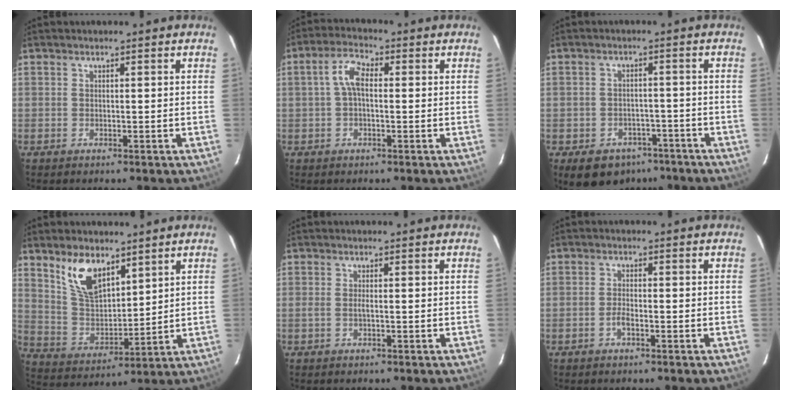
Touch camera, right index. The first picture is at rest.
{"total": 4.7, "force": [0.2, 2.3, 4.0], "torque": [-0.084, 0.016, 0.004]}
{"total": 9.8, "force": [-6.3, 6.7, 3.2], "torque": [-0.073, 0.020, -0.069]}
{"total": 10.7, "force": [7.0, 5.1, 6.4], "torque": [-0.120, 0.005, 0.146]}
{"total": 0.9, "force": [-0.2, -0.2, 0.8], "torque": [-0.017, 0.000, -0.005]}
{"total": 1.9, "force": [-1.0, 0.5, 1.5], "torque": [-0.035, 0.002, -0.021]}